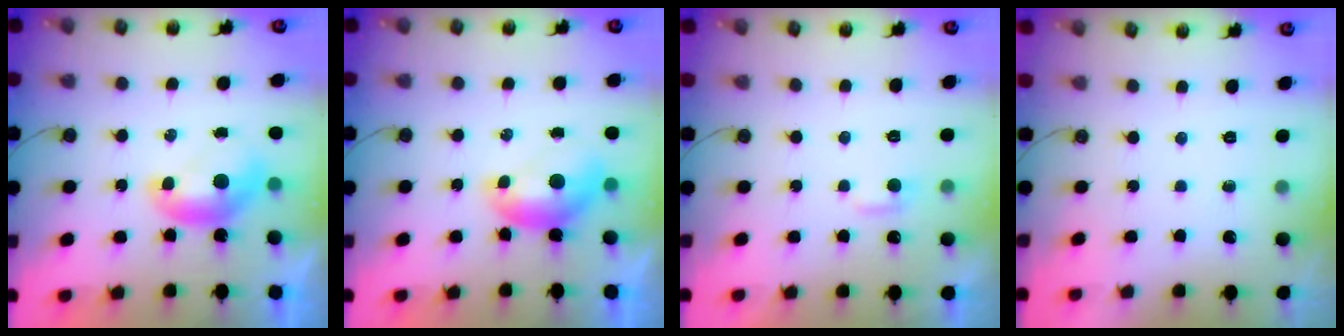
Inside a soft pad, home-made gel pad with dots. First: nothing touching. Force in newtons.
{"total": 0.0}
{"total": 2.7, "press": 2.7, "slide": 0.4}
{"total": 0.0}